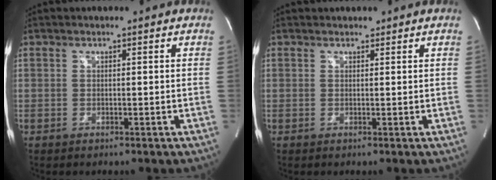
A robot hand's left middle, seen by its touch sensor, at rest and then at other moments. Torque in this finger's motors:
{"motor_torque": [-0.12, -0.13, -0.05, 0.00]}